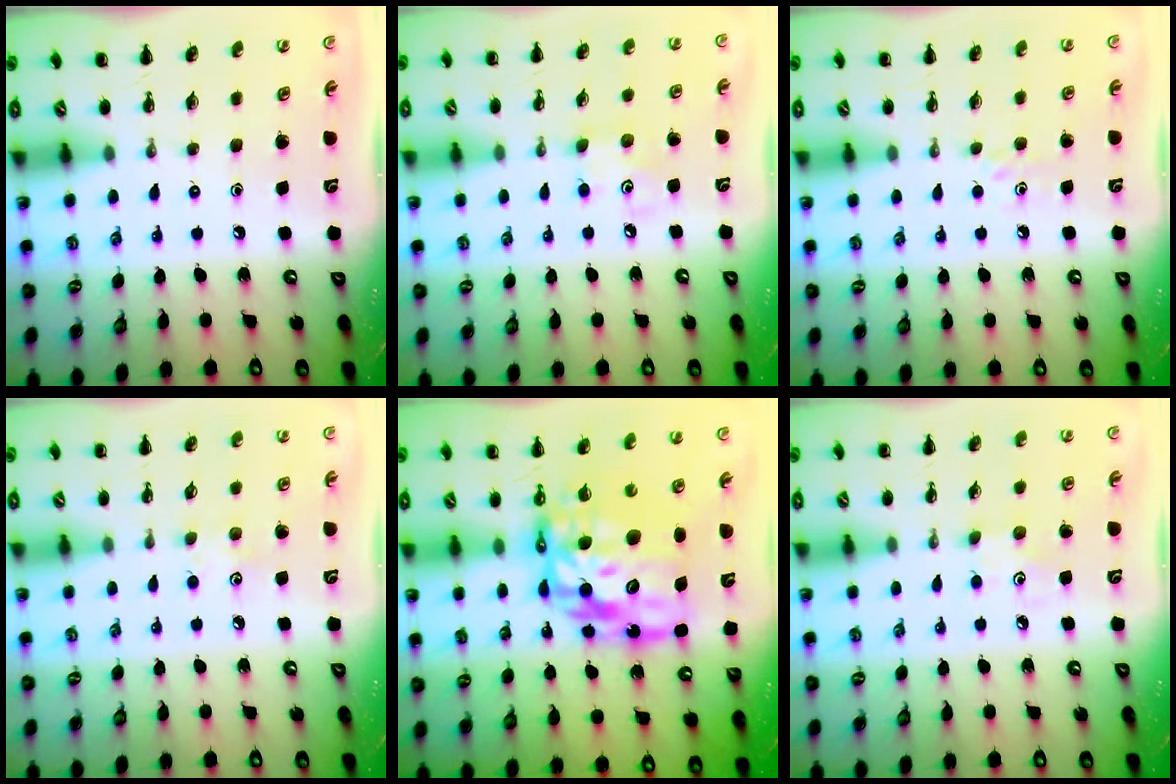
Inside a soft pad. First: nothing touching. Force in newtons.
{"total": 3.0, "press": 3.0, "slide": 0.6}
{"total": 3.4, "press": 3.2, "slide": 1.3}
{"total": 2.7, "press": 2.6, "slide": 0.7}
{"total": 17.1, "press": 16.4, "slide": 4.6}
{"total": 2.4, "press": 2.3, "slide": 0.7}